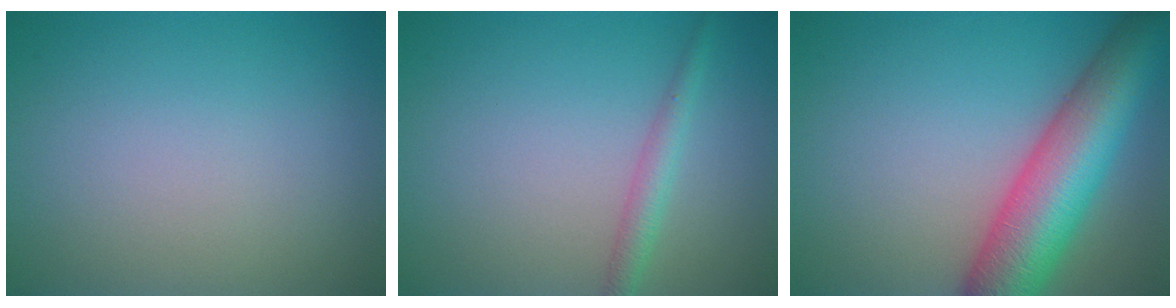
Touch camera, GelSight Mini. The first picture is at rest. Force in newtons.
{"total": 1.9, "press": 1.9, "slide": 0.0}
{"total": 10.1, "press": 10.1, "slide": 0.5}